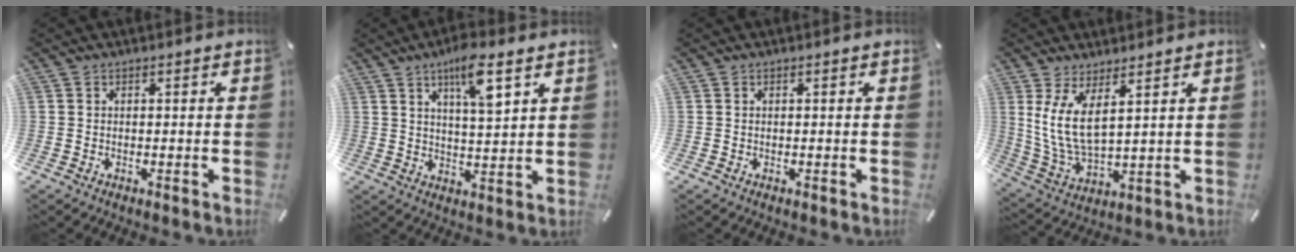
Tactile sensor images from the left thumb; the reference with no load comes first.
{"total": 9.5, "force": [5.8, 2.2, 7.2], "torque": [-0.122, -0.025, 0.095]}
{"total": 0.0}
{"total": 10.2, "force": [4.4, 4.3, 8.2], "torque": [-0.199, -0.023, 0.083]}